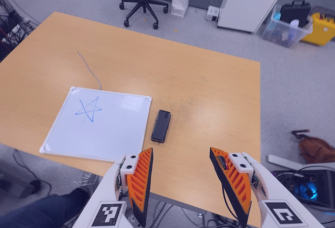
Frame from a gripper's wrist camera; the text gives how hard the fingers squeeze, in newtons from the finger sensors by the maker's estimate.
{"total": 0.0}